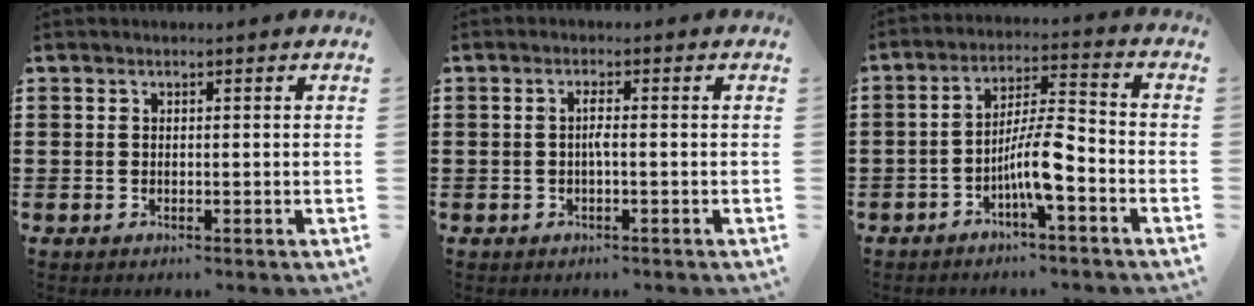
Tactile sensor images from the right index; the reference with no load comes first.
{"total": 1.8, "force": [-0.3, 0.1, 1.7], "torque": [-0.041, -0.003, -0.010]}
{"total": 7.9, "force": [-3.7, 1.5, 6.8], "torque": [-0.135, 0.002, -0.073]}